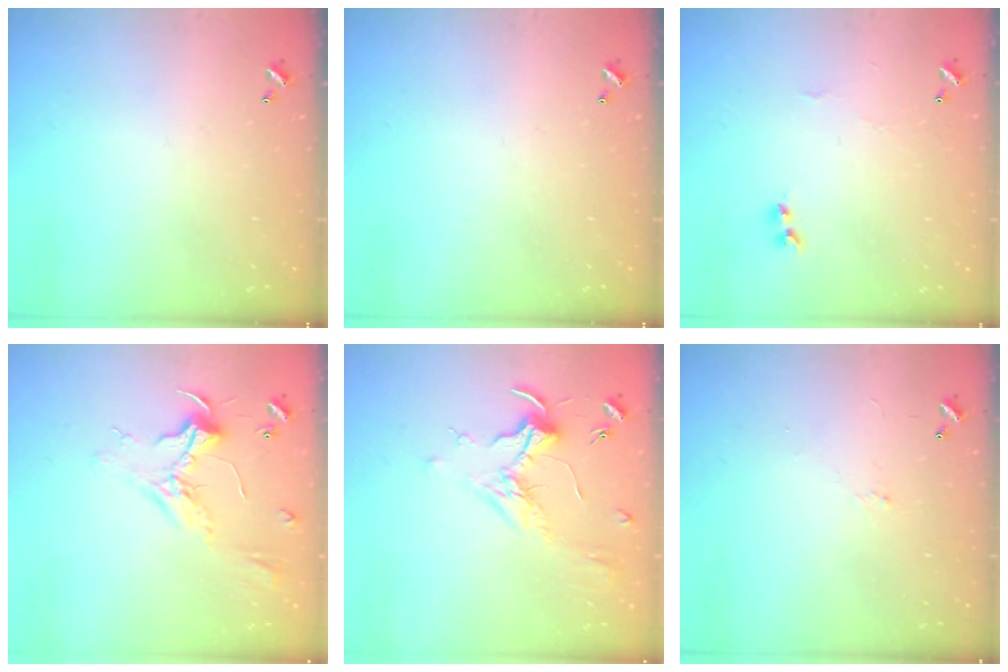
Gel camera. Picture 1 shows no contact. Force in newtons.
{"total": 0.0}
{"total": 2.1, "press": 2.1, "slide": 0.5}
{"total": 2.3, "press": 2.1, "slide": 0.9}
{"total": 1.8, "press": 1.6, "slide": 0.8}
{"total": 0.7, "press": 0.4, "slide": 0.6}